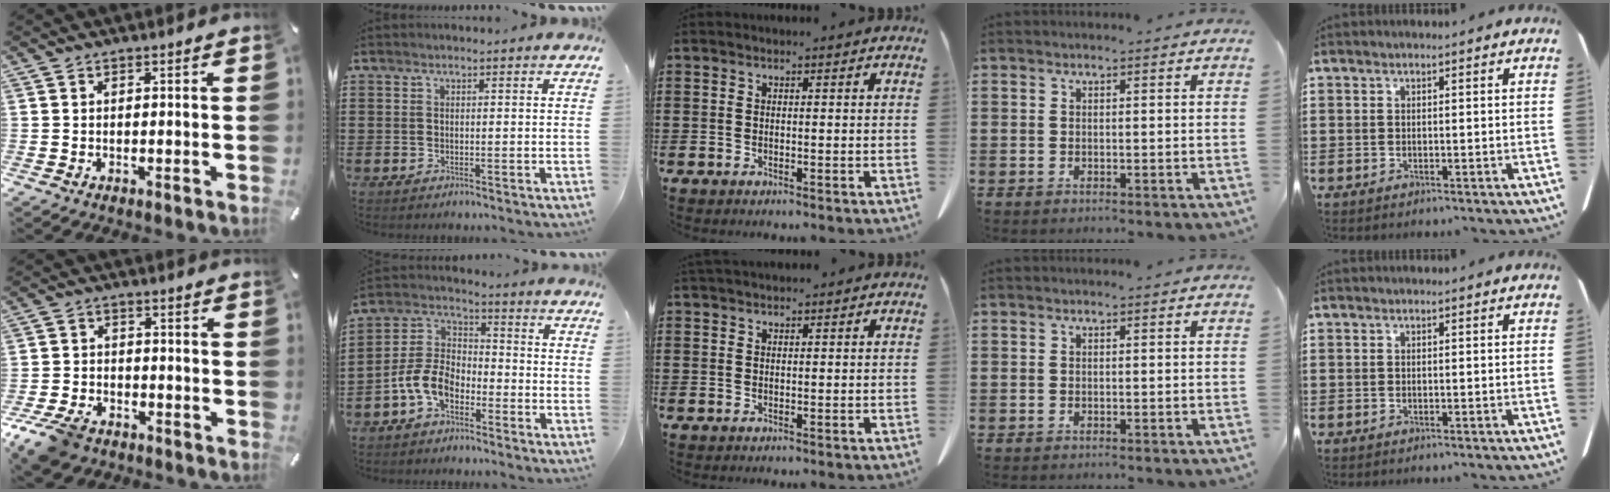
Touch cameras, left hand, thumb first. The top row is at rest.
{"thumb": {"total": 7.2, "force": [-5.3, 4.0, 2.7], "torque": [-0.068, 0.021, -0.102]}, "index": {"total": 7.2, "force": [-4.1, 4.1, 4.3], "torque": [-0.121, -0.003, -0.089]}, "middle": {"total": 0.9, "force": [0.8, 0.1, 0.2], "torque": [-0.005, 0.000, 0.017]}}